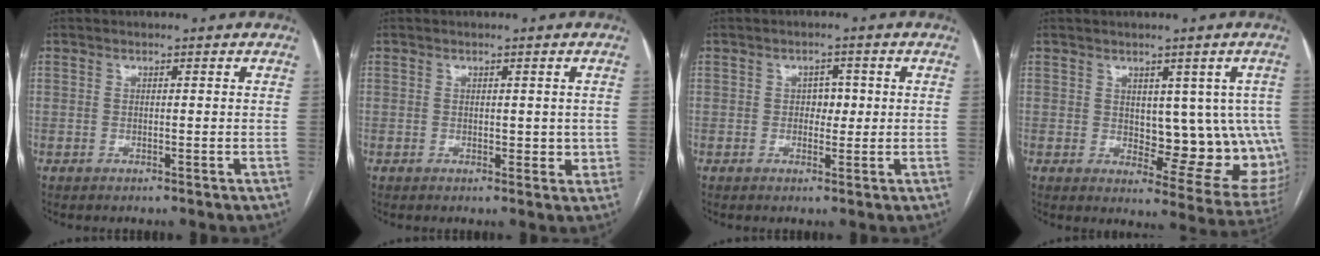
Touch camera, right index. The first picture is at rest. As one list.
[{"total": 2.5, "force": [0.2, 1.7, 1.8], "torque": [-0.018, 0.000, 0.006]}, {"total": 2.5, "force": [0.1, 1.7, 1.8], "torque": [-0.020, 0.004, 0.001]}, {"total": 12.1, "force": [0.9, 6.1, 10.4], "torque": [-0.102, 0.002, 0.024]}]